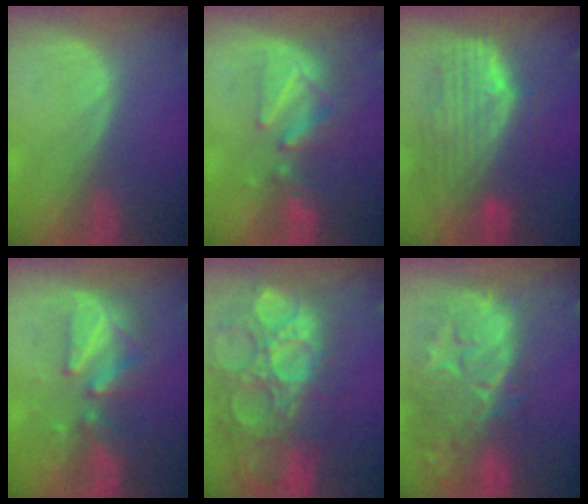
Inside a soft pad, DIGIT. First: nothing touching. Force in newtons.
{"total": 8.2, "press": 7.5, "slide": 3.3}
{"total": 10.4, "press": 9.1, "slide": 5.2}
{"total": 8.4, "press": 8.1, "slide": 2.0}
{"total": 15.6, "press": 12.9, "slide": 8.8}
{"total": 14.3, "press": 11.9, "slide": 8.0}